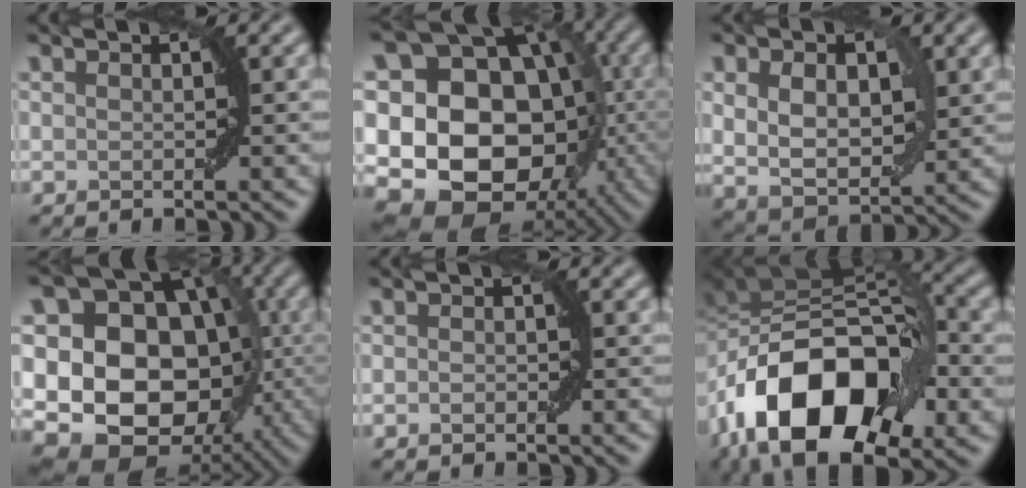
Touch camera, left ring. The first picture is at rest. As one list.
[{"total": 17.7, "force": [-1.9, 14.4, 10.2], "torque": [-0.140, 0.003, -0.045]}, {"total": 5.9, "force": [1.0, 3.9, 4.4], "torque": [-0.078, -0.005, 0.022]}, {"total": 16.3, "force": [-1.0, 13.1, 9.6], "torque": [-0.120, 0.008, -0.035]}, {"total": 0.8, "force": [-0.3, 0.5, 0.5], "torque": [-0.007, 0.002, -0.005]}, {"total": 14.5, "force": [-5.5, 9.0, 9.9], "torque": [-0.161, 0.007, -0.107]}]